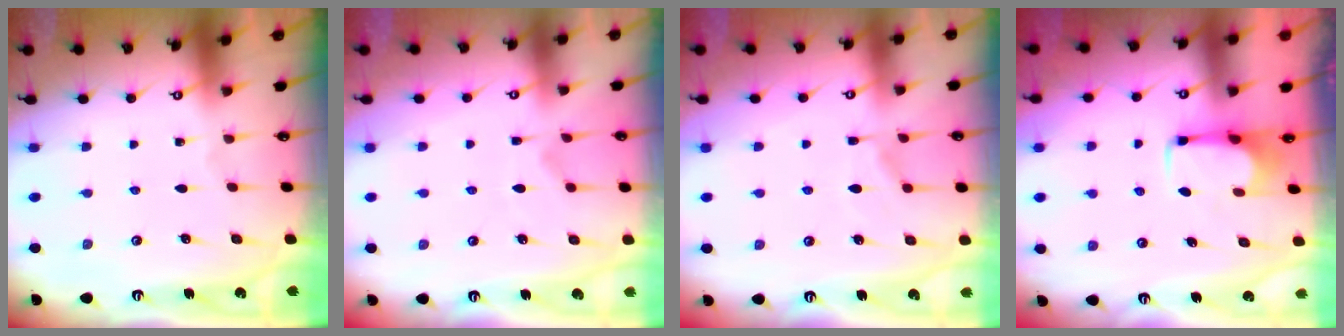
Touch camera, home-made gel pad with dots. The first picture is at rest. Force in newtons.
{"total": 3.7, "press": 3.5, "slide": 1.2}
{"total": 1.8, "press": 1.0, "slide": 1.5}
{"total": 2.8, "press": 2.8, "slide": 0.5}